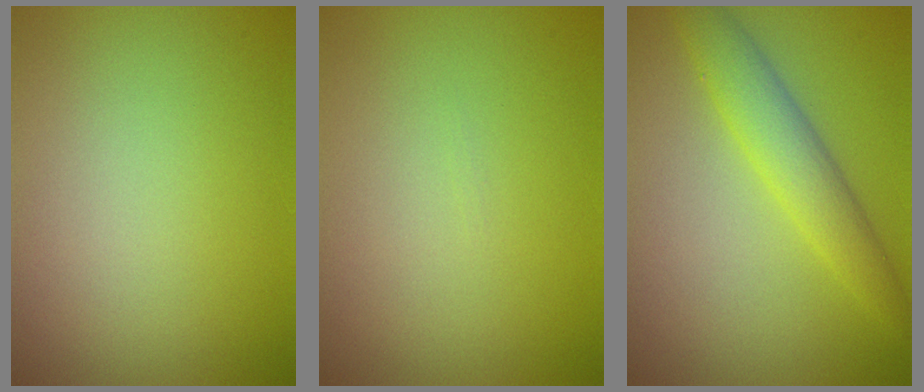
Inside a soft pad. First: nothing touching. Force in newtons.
{"total": 0.0}
{"total": 3.8, "press": 3.8, "slide": 0.2}